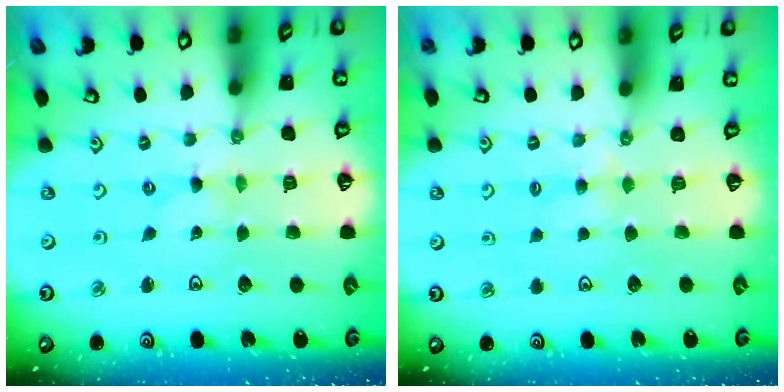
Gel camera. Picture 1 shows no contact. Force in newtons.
{"total": 4.0, "press": 4.0, "slide": 0.5}